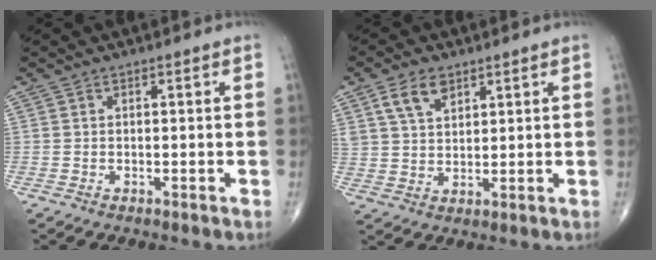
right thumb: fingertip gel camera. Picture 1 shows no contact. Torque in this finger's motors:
{"motor_torque": [0.93, 1.10, 0.53, 0.40, 0.05]}